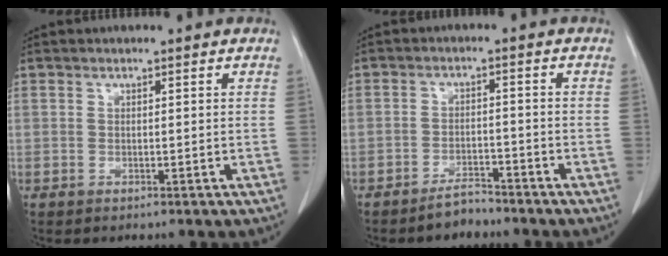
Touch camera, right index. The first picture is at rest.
{"total": 3.3, "force": [-3.1, 0.9, 0.7], "torque": [-0.009, -0.001, -0.052]}